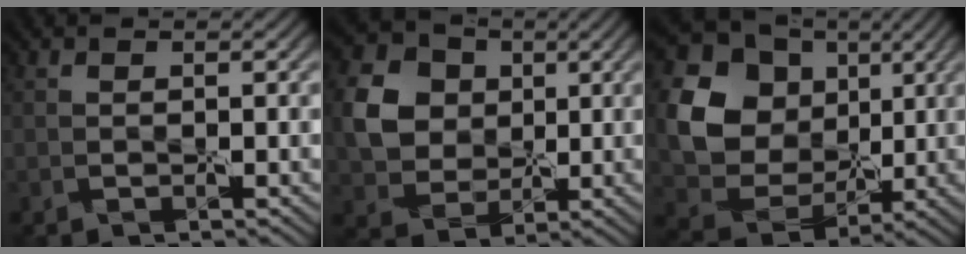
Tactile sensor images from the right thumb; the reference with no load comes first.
{"total": 6.4, "force": [1.6, 5.7, 2.5], "torque": [-0.069, 0.013, 0.021]}
{"total": 13.4, "force": [3.4, 11.5, 6.0], "torque": [-0.184, 0.025, 0.085]}